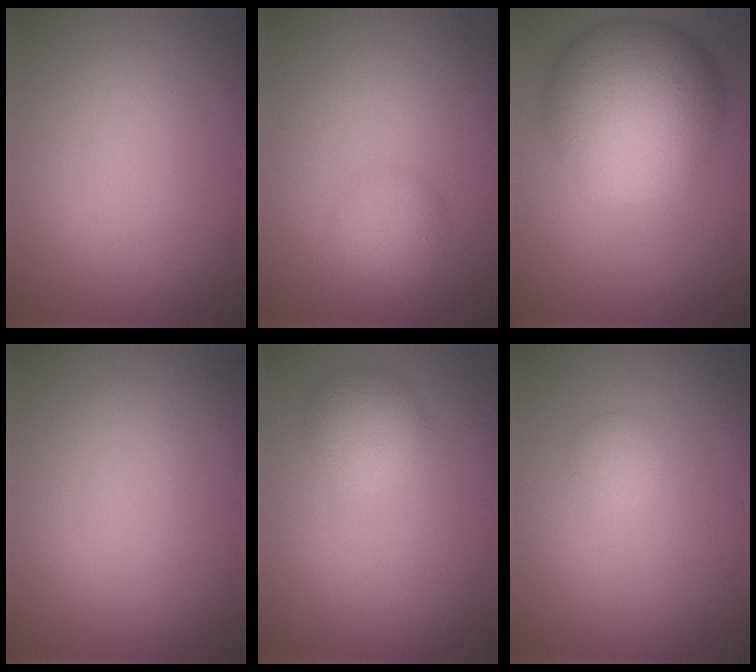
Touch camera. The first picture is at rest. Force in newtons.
{"total": 2.5, "press": 2.5, "slide": 0.1}
{"total": 12.5, "press": 12.4, "slide": 0.4}
{"total": 0.0}
{"total": 2.9, "press": 2.9, "slide": 0.0}
{"total": 1.4, "press": 1.4, "slide": 0.0}